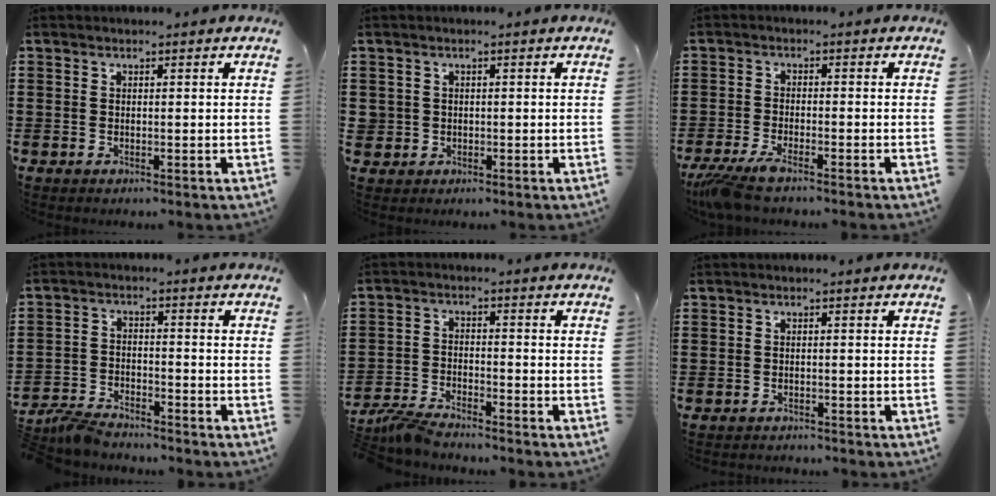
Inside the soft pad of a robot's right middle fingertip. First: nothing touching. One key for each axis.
{"total": 1.4, "fx": -0.1, "fy": 1.4, "fz": 0.1, "tx": -0.008, "ty": 0.008, "tz": -0.005}
{"total": 4.3, "fx": -3.8, "fy": 0.1, "fz": 2.1, "tx": -0.064, "ty": -0.018, "tz": -0.080}
{"total": 4.6, "fx": -4.4, "fy": 0.9, "fz": 0.9, "tx": -0.038, "ty": 0.001, "tz": -0.097}
{"total": 4.3, "fx": -4.2, "fy": 0.3, "fz": 1.1, "tx": -0.042, "ty": -0.004, "tz": -0.089}
{"total": 1.0, "fx": -1.0, "fy": 0.1, "fz": -0.2, "tx": 0.001, "ty": 0.003, "tz": -0.022}